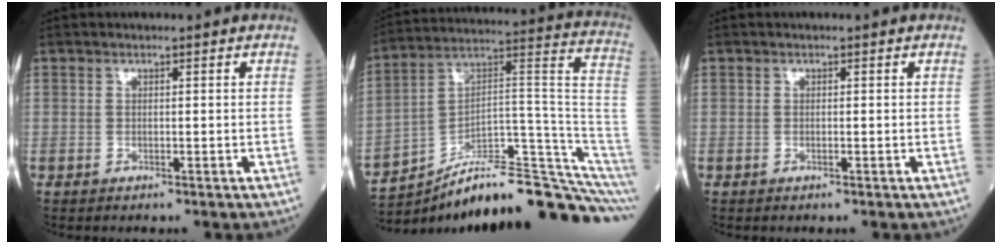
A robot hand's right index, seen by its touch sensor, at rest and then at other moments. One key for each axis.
{"total": 24.3, "fx": -18.1, "fy": 2.2, "fz": 16.1, "tx": -0.168, "ty": 0.061, "tz": -0.275}
{"total": 0.0}